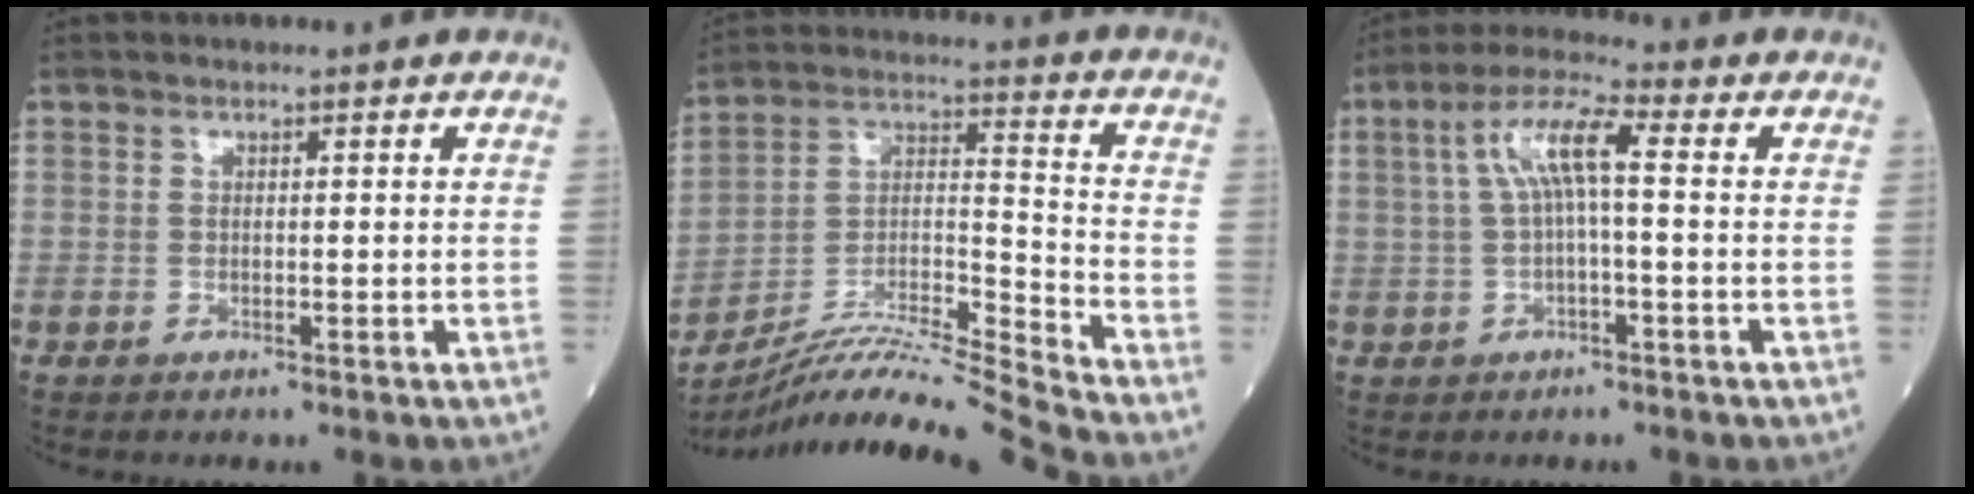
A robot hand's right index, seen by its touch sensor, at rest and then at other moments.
{"total": 16.2, "force": [-15.0, -3.4, 5.2], "torque": [-0.087, 0.013, -0.270]}
{"total": 7.1, "force": [1.0, 1.1, 7.0], "torque": [-0.136, 0.030, 0.016]}